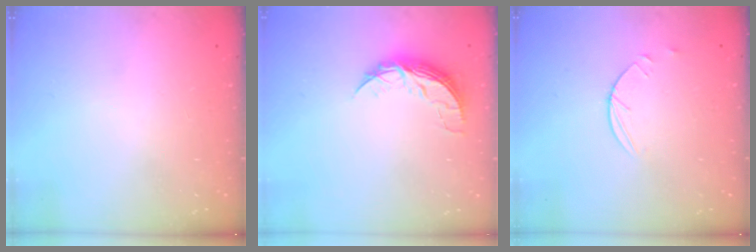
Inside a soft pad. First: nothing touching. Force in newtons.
{"total": 8.0, "press": 8.0, "slide": 0.6}
{"total": 2.9, "press": 2.8, "slide": 0.3}